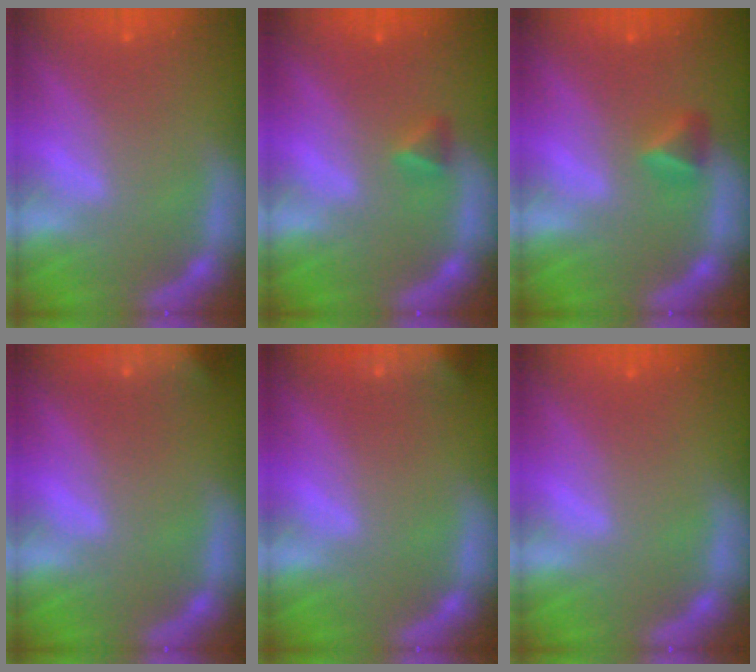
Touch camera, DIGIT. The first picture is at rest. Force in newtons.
{"total": 1.4}
{"total": 1.9}
{"total": 9.5}
{"total": 9.0}
{"total": 0.0}